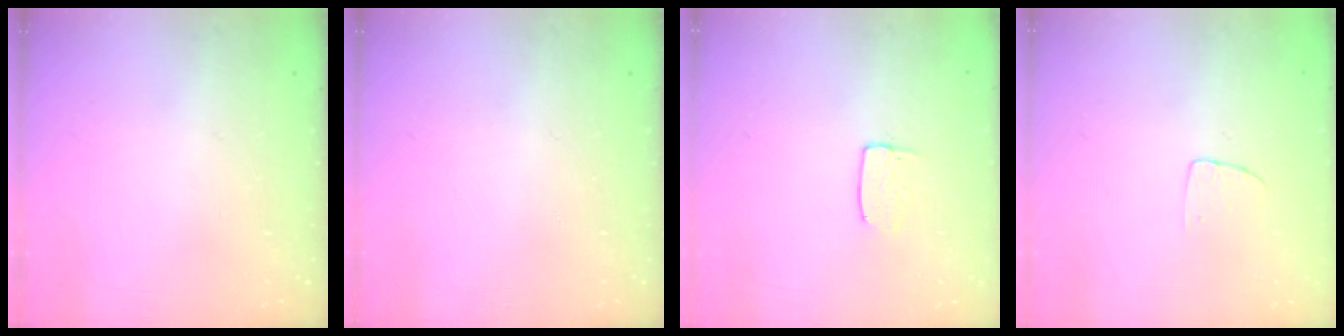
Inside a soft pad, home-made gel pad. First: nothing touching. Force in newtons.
{"total": 0.0}
{"total": 3.4, "press": 3.3, "slide": 0.3}
{"total": 2.9, "press": 2.9, "slide": 0.1}